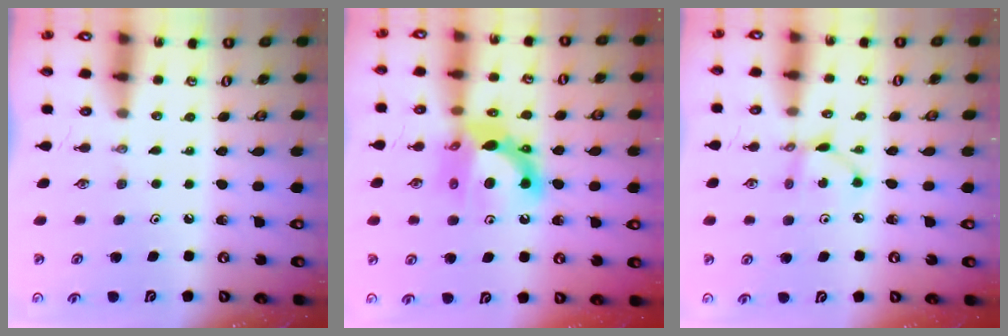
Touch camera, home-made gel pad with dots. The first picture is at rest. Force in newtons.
{"total": 13.5, "press": 13.5, "slide": 1.0}
{"total": 4.7, "press": 4.7, "slide": 0.2}